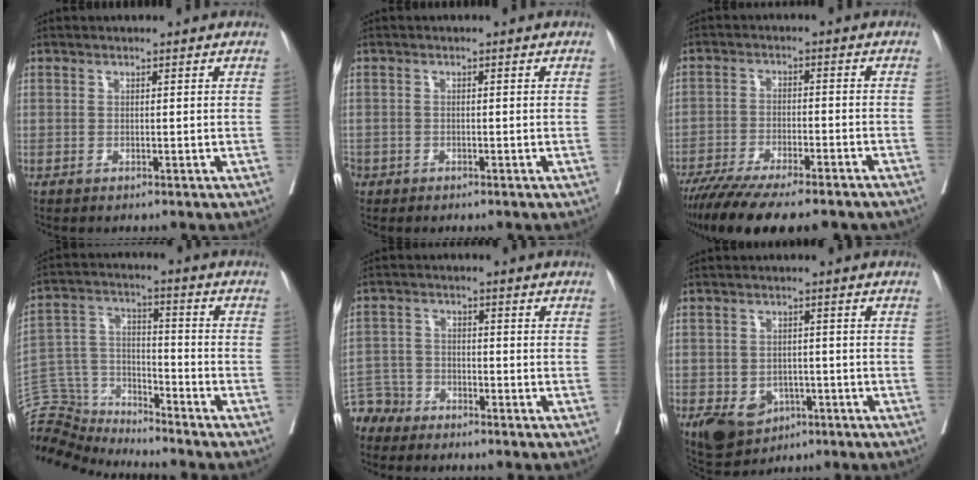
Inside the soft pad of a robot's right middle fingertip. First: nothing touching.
{"total": 2.2, "force": [-1.4, 1.7, 0.6], "torque": [-0.016, -0.001, -0.029]}
{"total": 16.9, "force": [-13.8, 2.9, 9.4], "torque": [-0.148, -0.030, -0.212]}
{"total": 10.3, "force": [-10.1, 1.4, -1.2], "torque": [0.014, 0.058, -0.196]}
{"total": 5.3, "force": [-4.9, 2.0, -0.4], "torque": [0.011, -0.003, -0.101]}
{"total": 9.5, "force": [-4.4, 7.2, 4.4], "torque": [-0.091, 0.004, -0.058]}